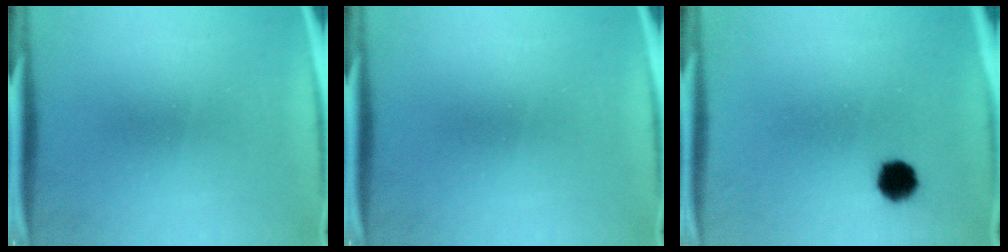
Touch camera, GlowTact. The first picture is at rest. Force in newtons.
{"total": 0.0}
{"total": 4.9}